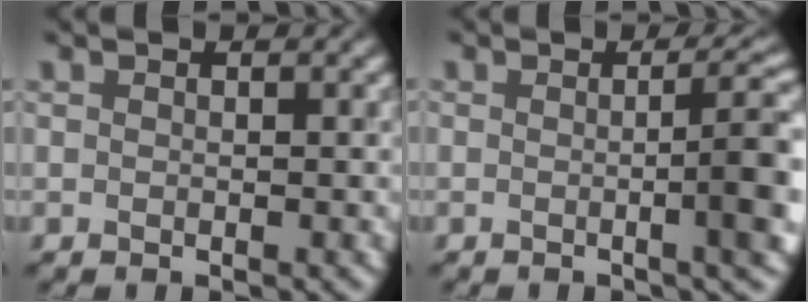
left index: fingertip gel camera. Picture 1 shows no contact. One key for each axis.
{"total": 5.4, "fx": -0.5, "fy": 1.1, "fz": 5.3, "tx": -0.065, "ty": 0.000, "tz": -0.002}